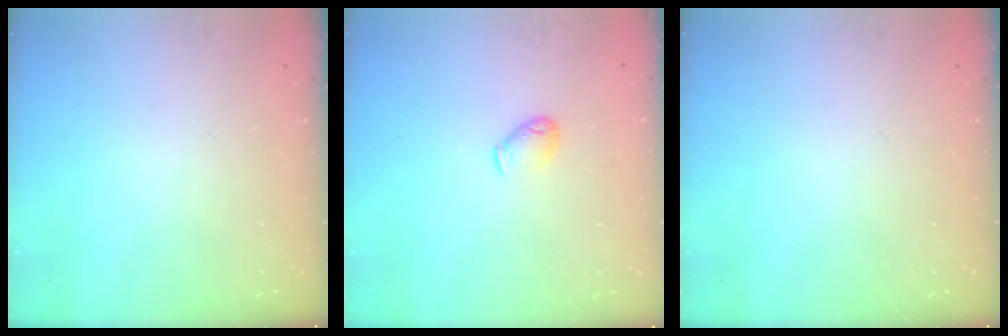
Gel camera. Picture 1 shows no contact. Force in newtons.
{"total": 6.2, "press": 6.0, "slide": 1.3}
{"total": 0.0}